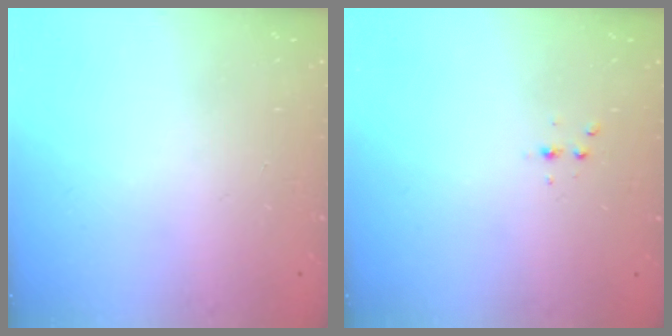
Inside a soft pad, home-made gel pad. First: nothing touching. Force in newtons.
{"total": 2.3, "press": 2.3, "slide": 0.3}